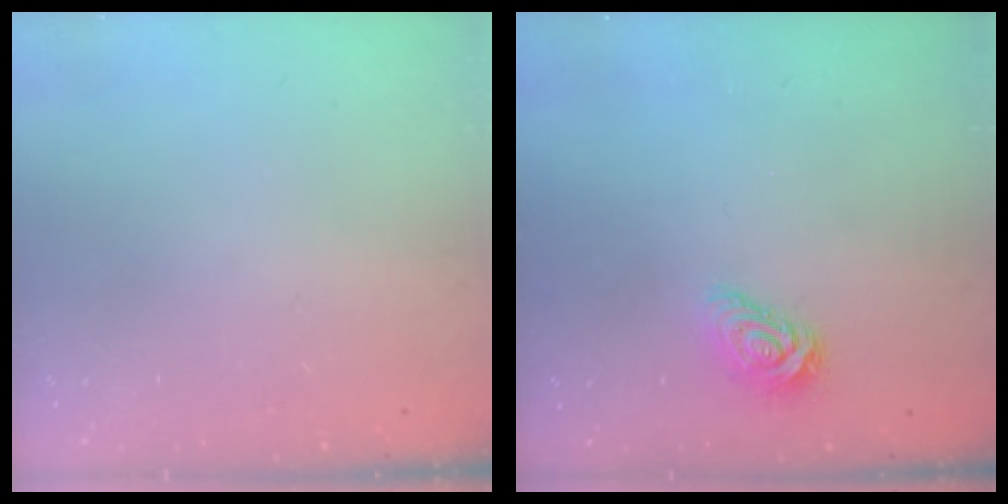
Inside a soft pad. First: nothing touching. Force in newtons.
{"total": 6.4, "press": 6.4, "slide": 0.2}